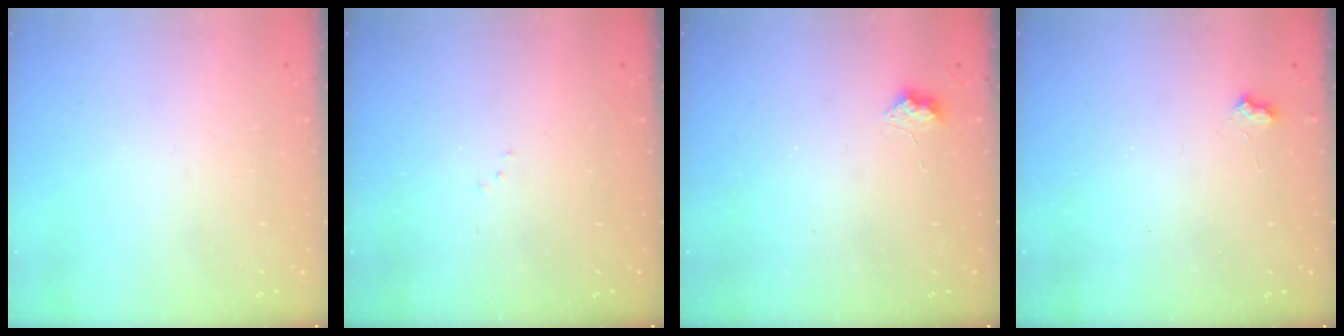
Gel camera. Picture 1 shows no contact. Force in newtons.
{"total": 6.4, "press": 6.4, "slide": 0.6}
{"total": 5.9, "press": 5.9, "slide": 0.7}
{"total": 2.4, "press": 2.4, "slide": 0.5}